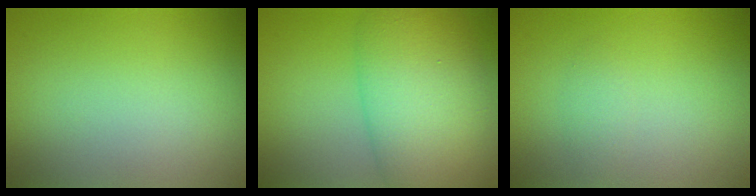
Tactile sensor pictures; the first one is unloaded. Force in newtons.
{"total": 10.5, "press": 10.5, "slide": 0.4}
{"total": 1.1, "press": 1.1, "slide": 0.1}